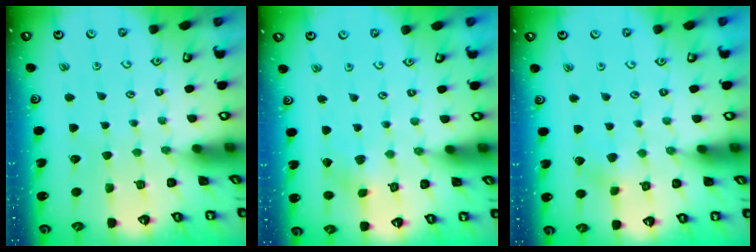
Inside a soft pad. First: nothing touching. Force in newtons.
{"total": 1.7, "press": 1.7, "slide": 0.1}
{"total": 3.7, "press": 3.6, "slide": 0.7}